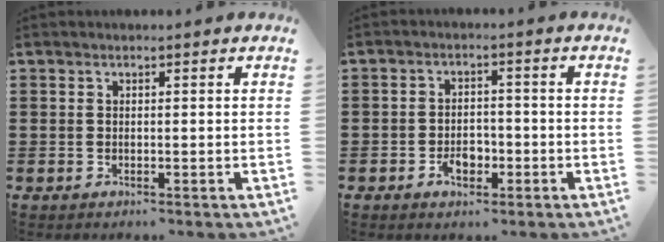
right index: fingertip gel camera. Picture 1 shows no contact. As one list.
[{"total": 3.4, "force": [-1.5, 2.3, 2.1], "torque": [-0.030, 0.002, -0.029]}]